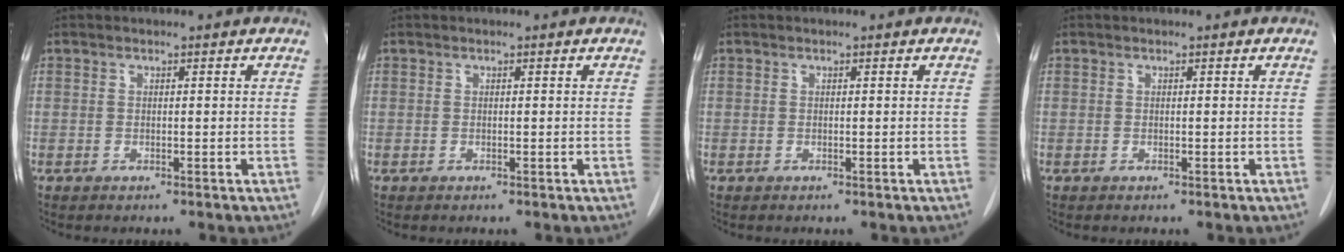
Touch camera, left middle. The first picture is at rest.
{"total": 0.0}
{"total": 0.0}
{"total": 0.0}